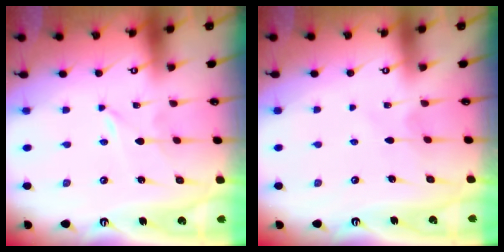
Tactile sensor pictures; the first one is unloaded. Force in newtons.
{"total": 4.1, "press": 4.0, "slide": 0.5}